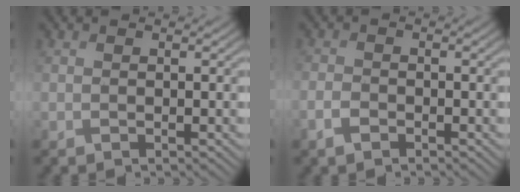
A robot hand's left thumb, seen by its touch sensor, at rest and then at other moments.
{"total": 2.0, "force": [-1.3, 1.0, 1.1], "torque": [-0.027, 0.000, -0.030]}